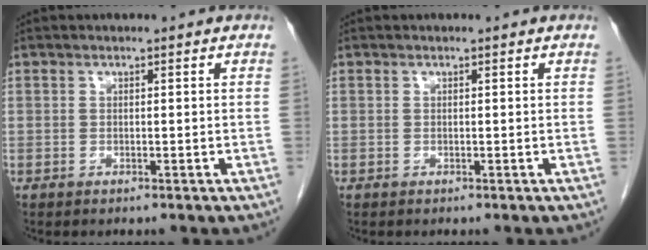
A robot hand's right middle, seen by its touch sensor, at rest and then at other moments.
{"total": 0.0}